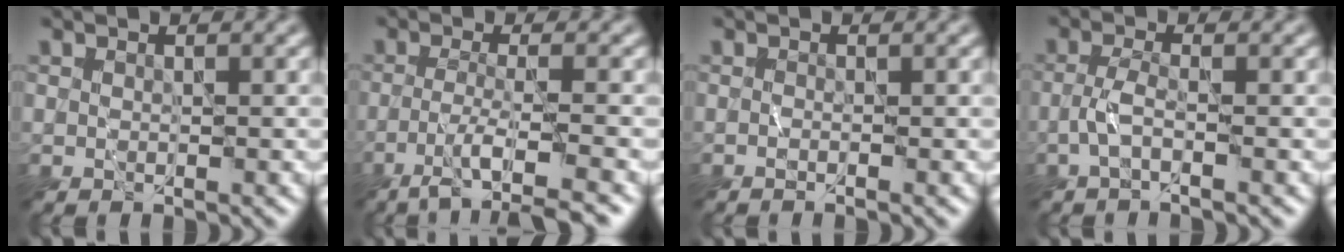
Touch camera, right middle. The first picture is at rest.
{"total": 4.7, "force": [-2.7, 0.8, 3.8], "torque": [-0.059, -0.001, -0.052]}
{"total": 0.6, "force": [-0.4, 0.1, 0.5], "torque": [-0.009, 0.000, -0.007]}
{"total": 2.1, "force": [-1.0, 0.4, 1.8], "torque": [-0.039, 0.006, -0.026]}